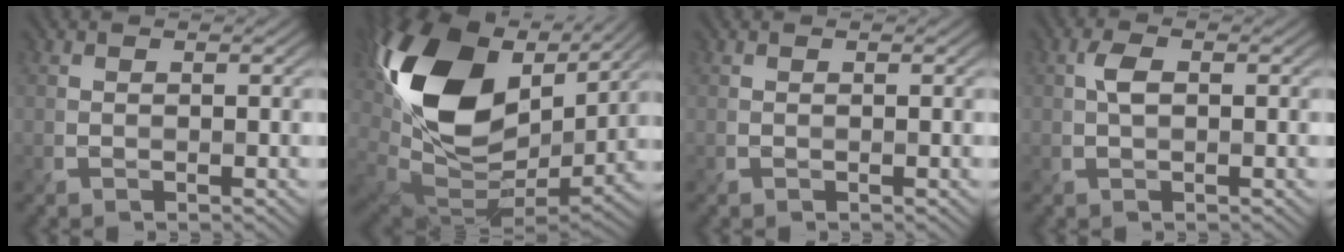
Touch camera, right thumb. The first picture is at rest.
{"total": 19.5, "force": [7.2, 11.8, 13.8], "torque": [-0.325, 0.021, 0.133]}
{"total": 0.0}
{"total": 2.0, "force": [0.0, 1.0, 1.7], "torque": [-0.039, 0.004, -0.002]}